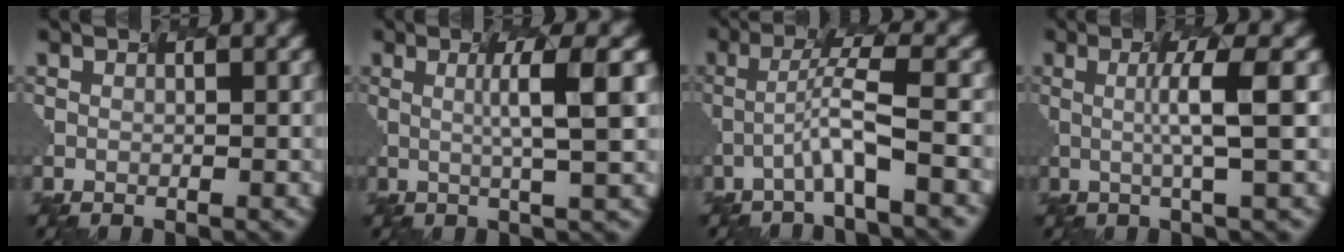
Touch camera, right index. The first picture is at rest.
{"total": 3.5, "force": [0.0, -0.1, 3.5], "torque": [-0.065, 0.007, 0.011]}
{"total": 3.6, "force": [-2.2, -0.4, 2.8], "torque": [-0.062, 0.018, -0.040]}
{"total": 2.9, "force": [-0.4, -0.2, 2.9], "torque": [-0.060, 0.005, 0.003]}